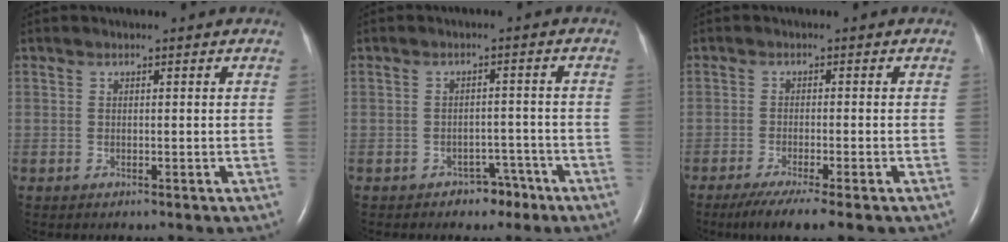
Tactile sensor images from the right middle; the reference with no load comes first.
{"total": 3.3, "force": [-2.3, 2.2, 0.9], "torque": [-0.011, 0.011, -0.026]}
{"total": 6.9, "force": [-4.9, 0.2, 4.9], "torque": [-0.079, -0.018, -0.077]}